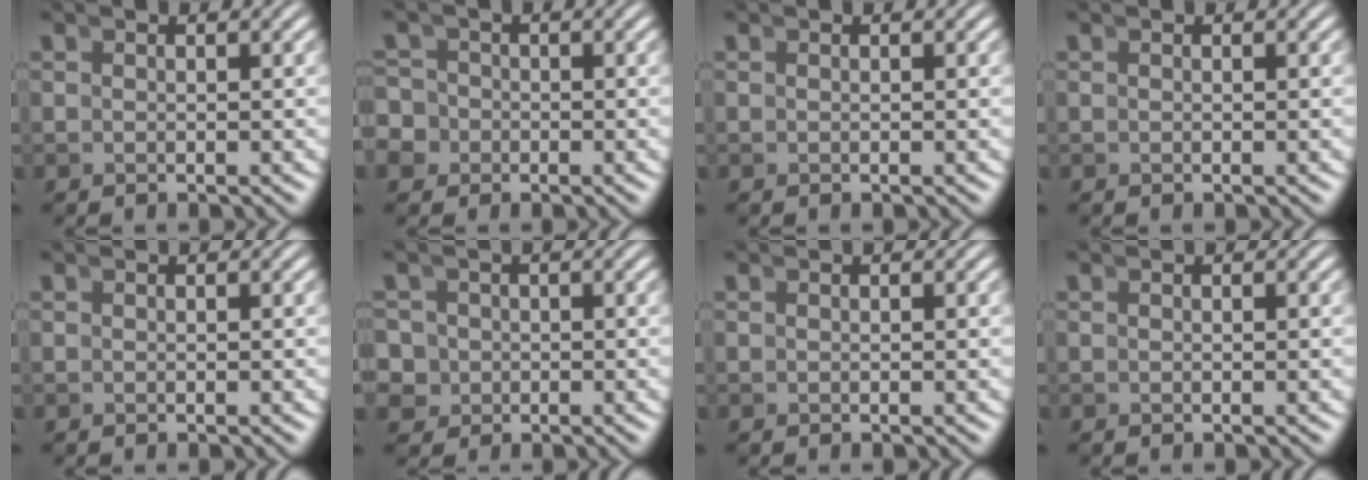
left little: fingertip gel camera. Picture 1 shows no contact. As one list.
[{"total": 4.0, "force": [-1.3, 3.7, 0.9], "torque": [-0.015, -0.018, -0.025]}, {"total": 0.0}, {"total": 0.0}, {"total": 0.0}, {"total": 4.5, "force": [-0.9, 4.3, 1.3], "torque": [-0.030, -0.021, -0.013]}, {"total": 0.0}, {"total": 0.0}]